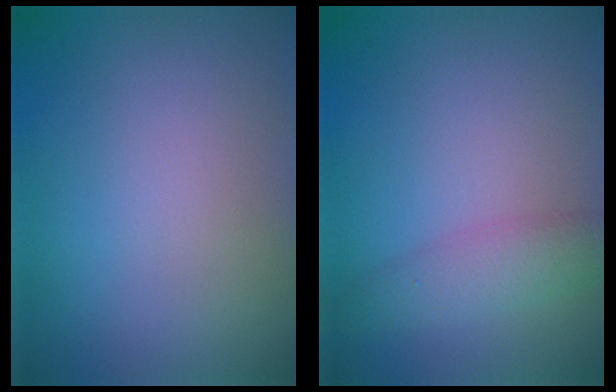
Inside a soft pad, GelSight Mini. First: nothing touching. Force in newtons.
{"total": 2.9, "press": 2.9, "slide": 0.1}